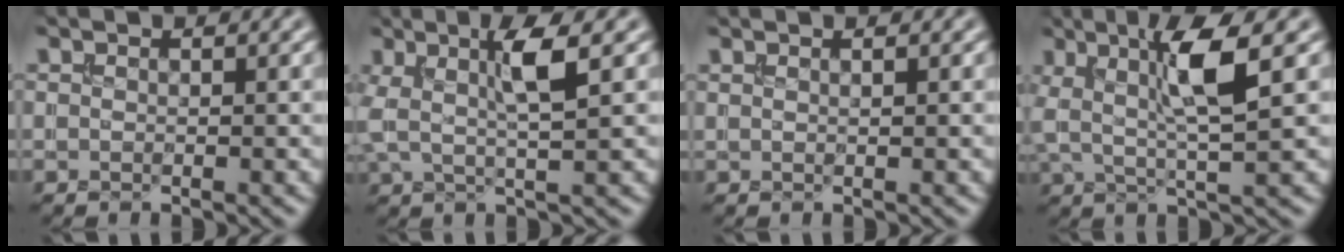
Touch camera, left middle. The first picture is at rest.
{"total": 4.0, "force": [0.8, 0.7, 3.8], "torque": [-0.076, 0.006, 0.022]}
{"total": 1.2, "force": [0.6, 0.5, 0.9], "torque": [0.004, -0.001, 0.003]}
{"total": 5.6, "force": [1.3, 0.9, 5.4], "torque": [-0.105, 0.003, 0.030]}